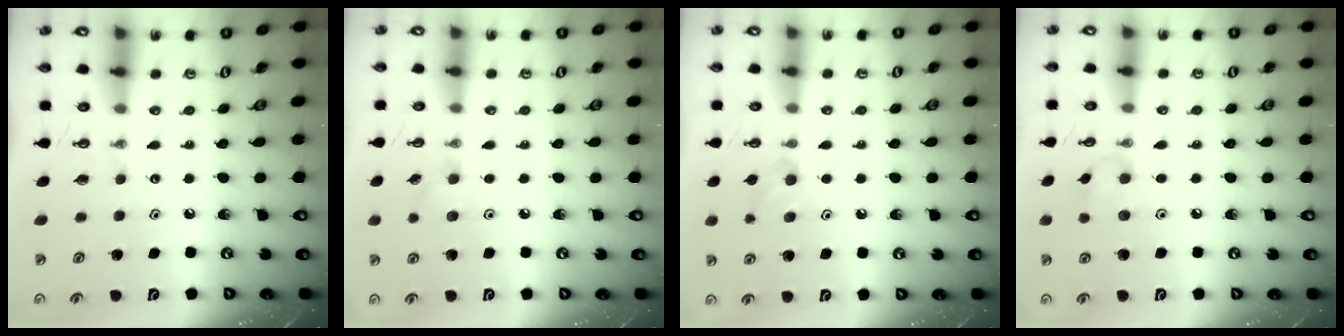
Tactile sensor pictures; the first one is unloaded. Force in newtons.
{"total": 4.6, "press": 4.4, "slide": 1.2}
{"total": 5.7, "press": 5.7, "slide": 1.0}
{"total": 5.8, "press": 5.7, "slide": 1.1}